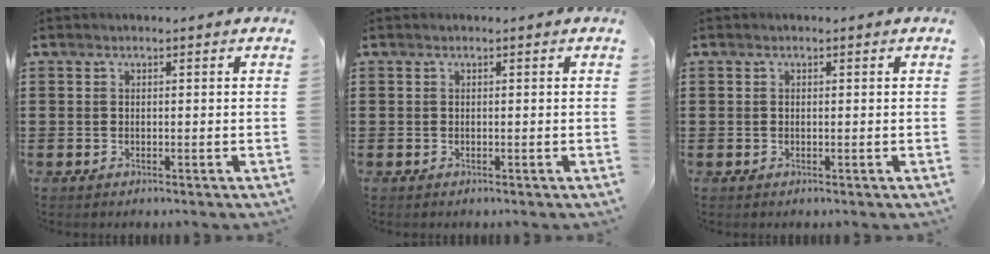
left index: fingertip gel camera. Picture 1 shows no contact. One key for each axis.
{"total": 0.0}
{"total": 0.0}